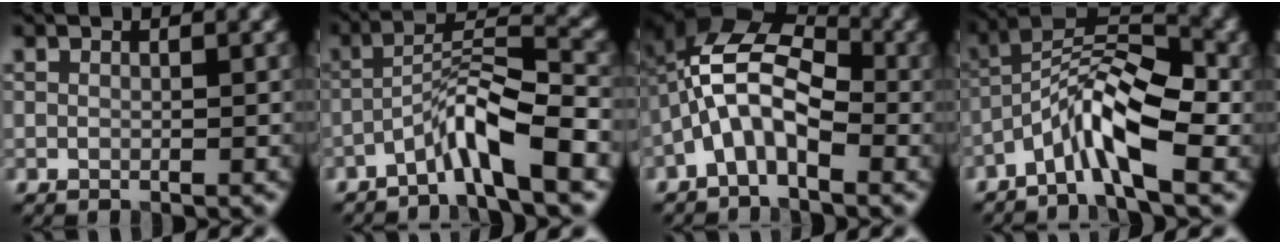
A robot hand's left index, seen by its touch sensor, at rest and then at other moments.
{"total": 5.9, "force": [-3.6, 0.6, 4.7], "torque": [-0.082, 0.018, -0.073]}
{"total": 7.4, "force": [-2.0, 3.8, 6.0], "torque": [-0.120, 0.026, -0.050]}
{"total": 6.5, "force": [-3.2, 1.7, 5.4], "torque": [-0.094, 0.020, -0.067]}